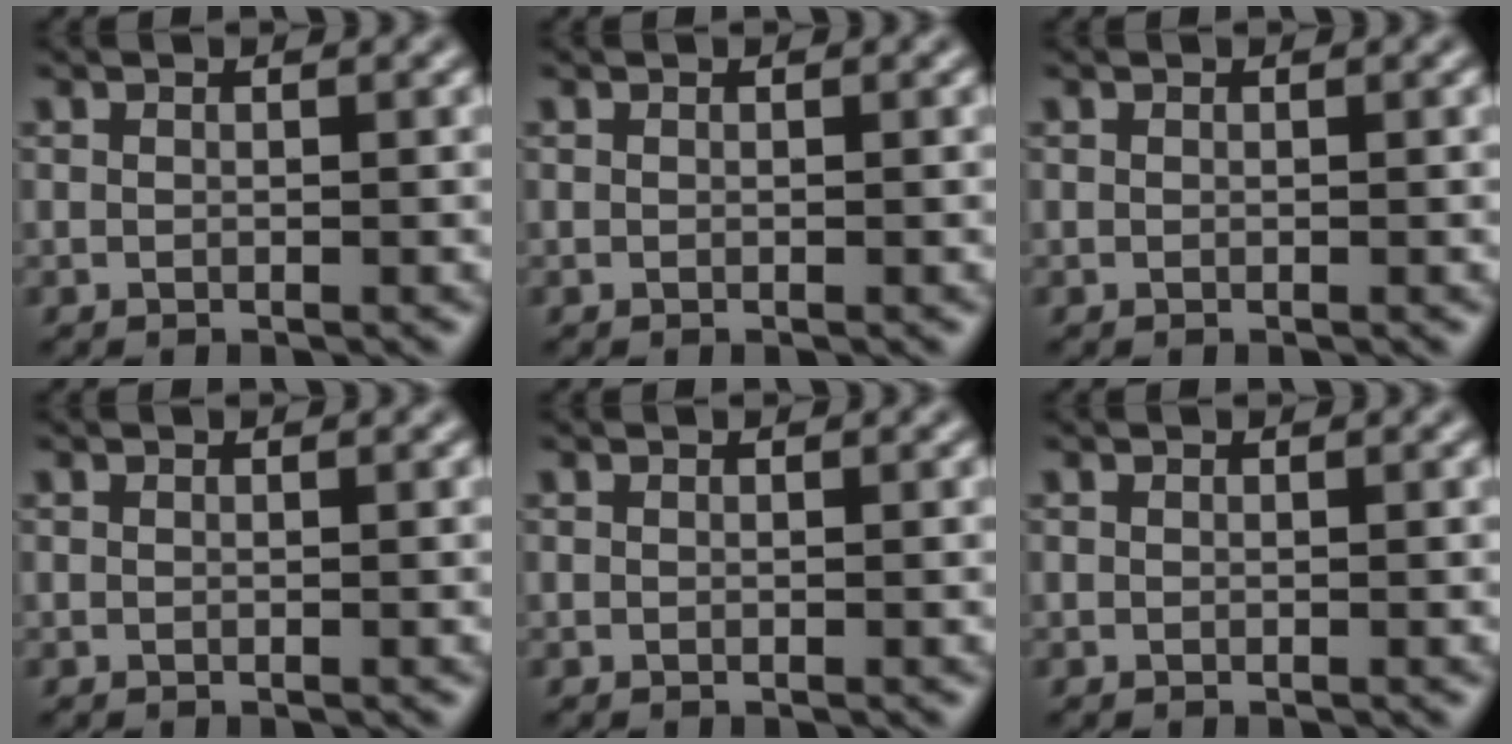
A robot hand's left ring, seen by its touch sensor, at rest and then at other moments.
{"total": 0.0}
{"total": 0.0}
{"total": 0.0}
{"total": 0.0}
{"total": 0.0}